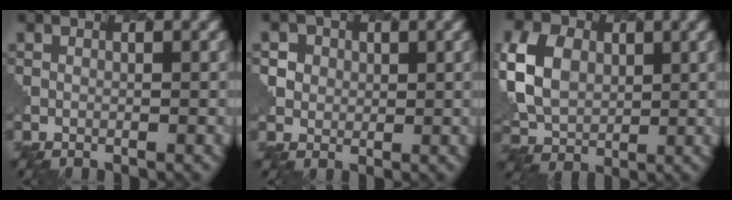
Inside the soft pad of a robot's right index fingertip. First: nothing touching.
{"total": 3.7, "force": [2.0, 3.0, 1.0], "torque": [-0.021, 0.009, 0.027]}
{"total": 8.0, "force": [1.4, 6.1, 4.9], "torque": [-0.128, 0.015, 0.020]}